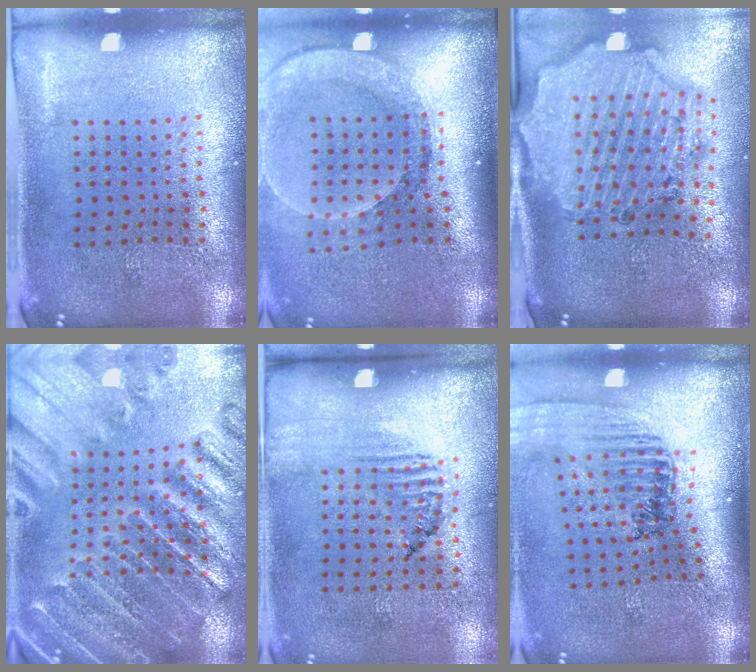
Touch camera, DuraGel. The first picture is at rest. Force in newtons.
{"total": 2.6, "press": 2.0, "slide": 1.7}
{"total": 2.9, "press": 2.6, "slide": 1.2}
{"total": 2.7, "press": 2.7, "slide": 0.4}
{"total": 1.6, "press": 1.1, "slide": 1.2}
{"total": 1.5, "press": 1.4, "slide": 0.4}